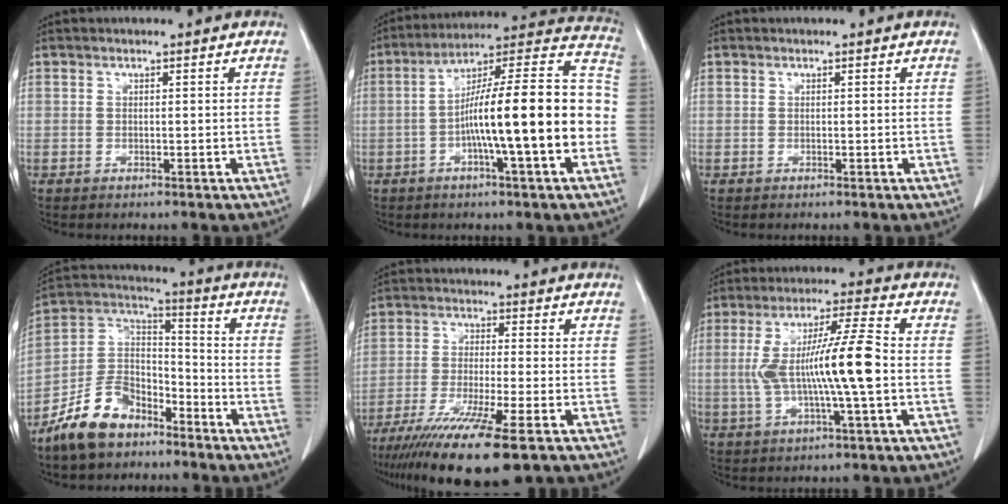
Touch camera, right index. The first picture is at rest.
{"total": 19.9, "force": [-3.7, 1.3, 19.5], "torque": [-0.280, 0.026, -0.063]}
{"total": 0.0}
{"total": 11.8, "force": [-8.5, 6.1, 5.4], "torque": [-0.116, 0.023, -0.164]}
{"total": 15.3, "force": [-10.4, 1.0, 11.2], "torque": [-0.194, -0.045, -0.172]}
{"total": 12.3, "force": [-0.8, 0.3, 12.3], "torque": [-0.236, 0.010, -0.017]}